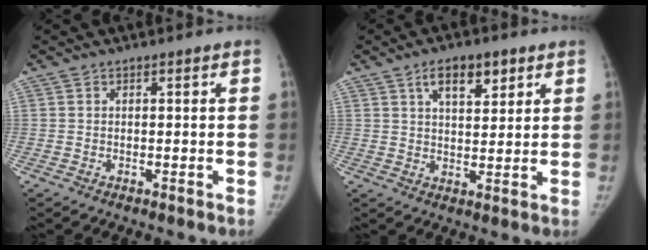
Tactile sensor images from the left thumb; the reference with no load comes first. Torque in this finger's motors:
{"motor_torque": [0.20, 0.00, 0.63, -0.75, 0.10]}